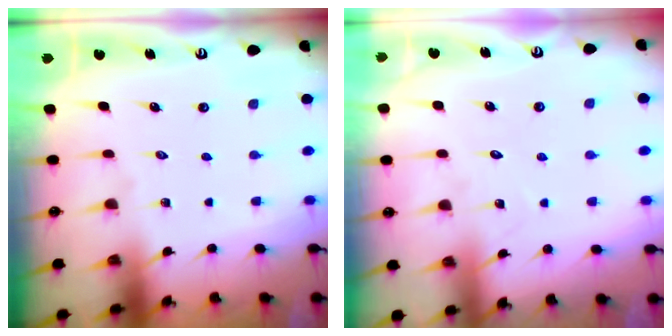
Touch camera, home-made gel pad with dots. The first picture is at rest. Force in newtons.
{"total": 5.9, "press": 5.9, "slide": 0.7}